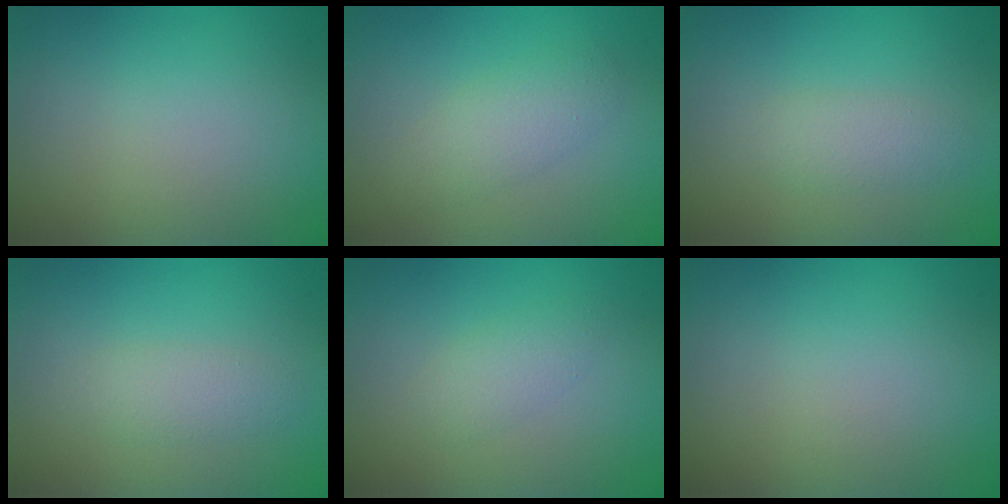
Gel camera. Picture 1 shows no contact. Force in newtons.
{"total": 2.5, "press": 2.5, "slide": 0.1}
{"total": 1.9, "press": 1.9, "slide": 0.1}
{"total": 1.9, "press": 1.9, "slide": 0.1}
{"total": 1.7, "press": 1.7, "slide": 0.1}
{"total": 0.0}